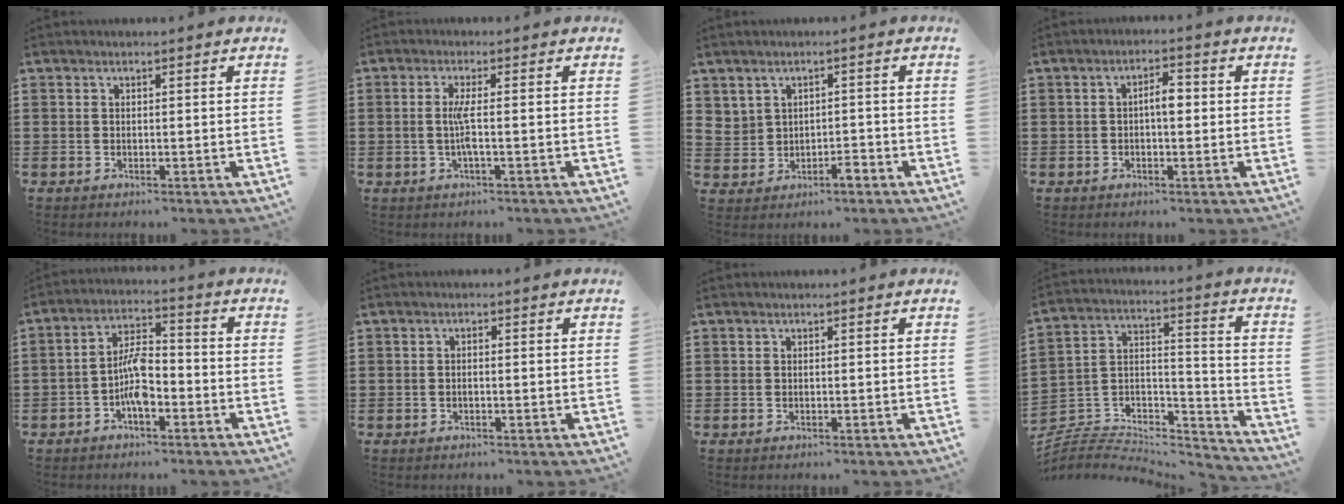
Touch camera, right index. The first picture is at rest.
{"total": 3.3, "force": [-0.4, -0.1, 3.3], "torque": [-0.077, -0.012, -0.015]}
{"total": 2.1, "force": [-0.3, 1.7, 1.2], "torque": [-0.030, 0.003, -0.009]}
{"total": 3.1, "force": [-0.1, 1.1, 2.9], "torque": [-0.053, 0.006, -0.003]}
{"total": 6.6, "force": [-2.5, 2.8, 5.4], "torque": [-0.114, 0.008, -0.051]}
{"total": 0.7, "force": [-0.3, 0.0, 0.6], "torque": [-0.011, -0.005, -0.005]}
{"total": 0.0}
{"total": 4.3, "force": [-3.8, 2.0, 0.7], "torque": [-0.026, -0.008, -0.081]}